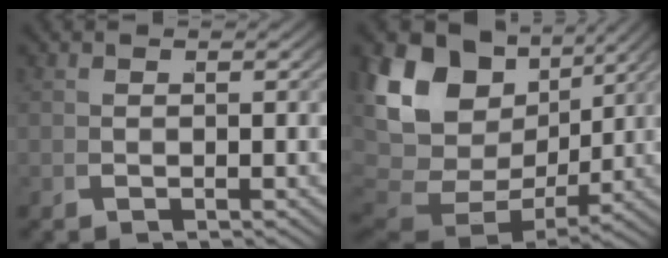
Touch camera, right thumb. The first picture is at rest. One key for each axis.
{"total": 12.9, "fx": 1.2, "fy": 8.8, "fz": 9.5, "tx": -0.221, "ty": -0.042, "tz": 0.037}